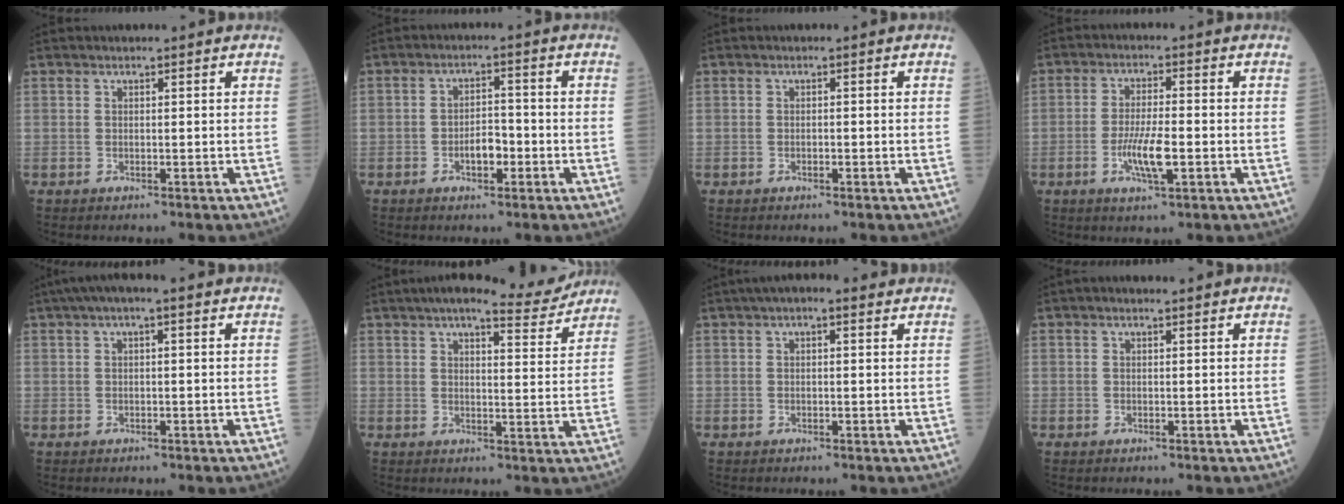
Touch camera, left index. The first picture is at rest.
{"total": 3.9, "force": [-1.8, 1.8, 3.0], "torque": [-0.050, 0.004, -0.033]}
{"total": 0.5, "force": [-0.4, 0.1, 0.2], "torque": [-0.002, -0.002, -0.011]}
{"total": 6.1, "force": [-2.0, 1.0, 5.7], "torque": [-0.115, -0.011, -0.038]}
{"total": 4.9, "force": [2.7, 1.0, 3.9], "torque": [-0.069, 0.038, 0.039]}
{"total": 10.1, "force": [9.1, 1.3, 4.3], "torque": [-0.055, -0.005, 0.109]}
{"total": 4.4, "force": [2.8, 1.4, 3.1], "torque": [-0.050, 0.033, 0.038]}
{"total": 1.1, "force": [0.5, 0.4, 0.8], "torque": [-0.019, 0.009, 0.004]}